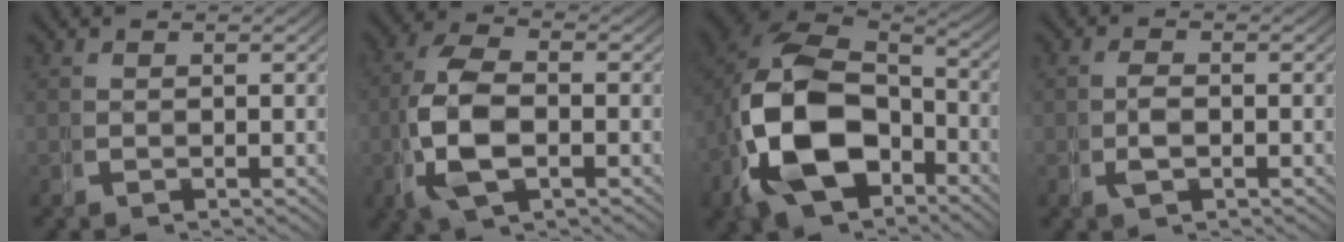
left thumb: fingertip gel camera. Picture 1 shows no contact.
{"total": 8.3, "force": [-1.1, 5.4, 6.2], "torque": [-0.153, -0.026, -0.007]}
{"total": 15.2, "force": [-2.5, 11.0, 10.2], "torque": [-0.238, -0.049, -0.022]}
{"total": 1.2, "force": [-0.4, 0.7, 0.9], "torque": [-0.027, -0.006, -0.003]}